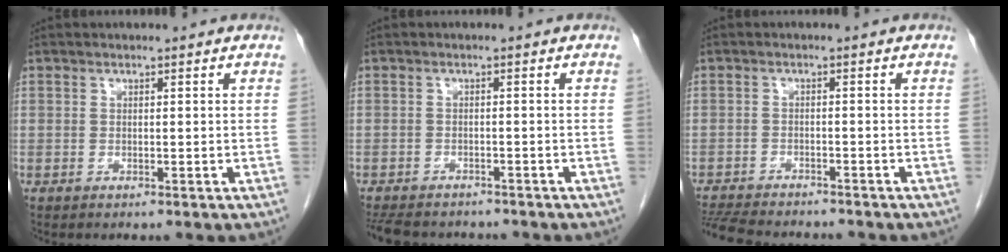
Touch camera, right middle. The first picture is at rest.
{"total": 9.3, "force": [-8.2, 3.3, 3.1], "torque": [-0.062, -0.005, -0.113]}
{"total": 10.7, "force": [-9.7, 2.1, 4.0], "torque": [-0.076, -0.009, -0.146]}